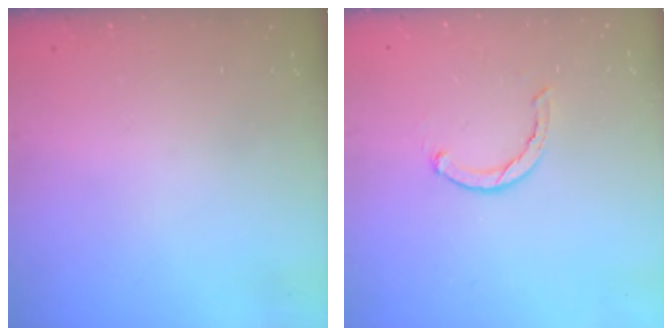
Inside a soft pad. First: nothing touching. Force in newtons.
{"total": 1.5, "press": 1.5, "slide": 0.3}